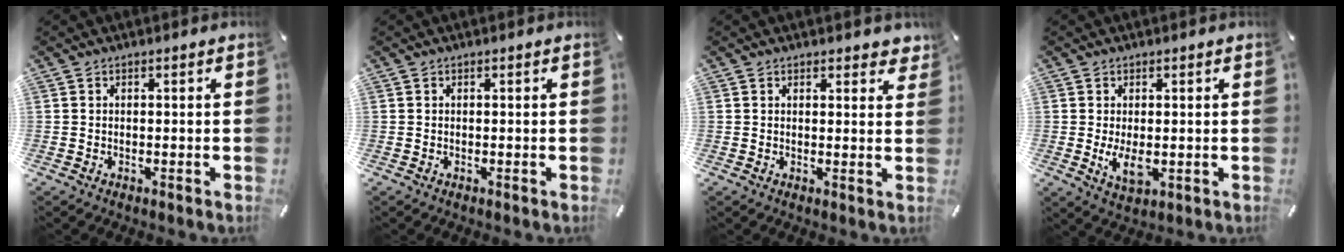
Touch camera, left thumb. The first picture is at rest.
{"total": 0.0}
{"total": 2.1, "force": [1.8, 1.0, 0.6], "torque": [0.001, -0.005, 0.029]}
{"total": 5.4, "force": [-0.4, 2.9, 4.5], "torque": [-0.090, -0.011, -0.013]}